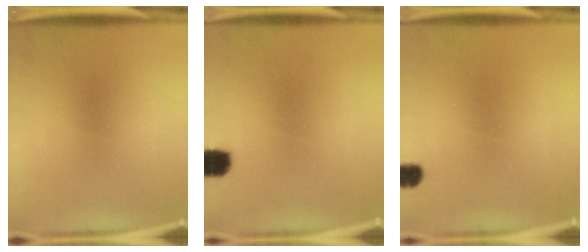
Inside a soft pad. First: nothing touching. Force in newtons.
{"total": 3.5}
{"total": 1.8}